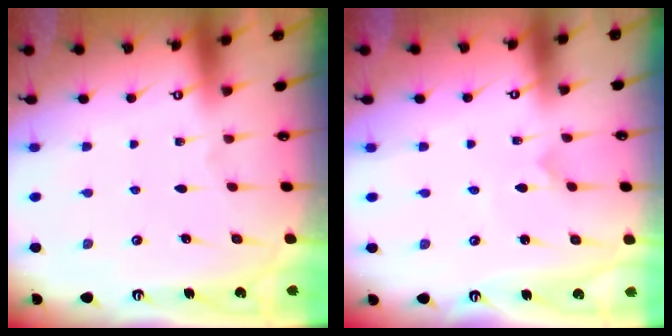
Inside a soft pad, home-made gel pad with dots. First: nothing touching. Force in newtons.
{"total": 1.0, "press": 1.0, "slide": 0.0}